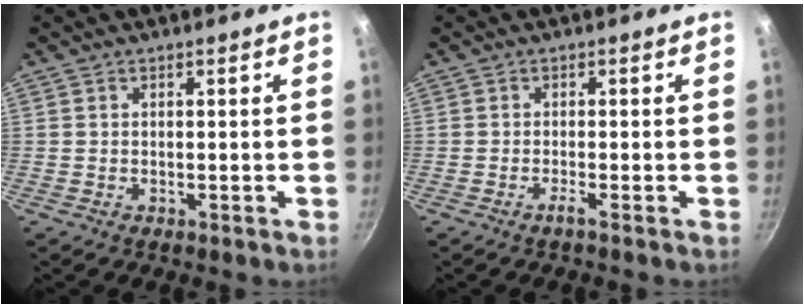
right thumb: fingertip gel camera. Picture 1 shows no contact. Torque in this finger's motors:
{"motor_torque": [0.16, 0.02, 0.32, -0.37, -0.06]}